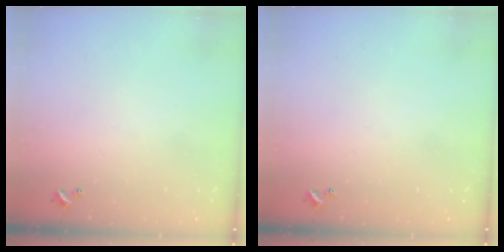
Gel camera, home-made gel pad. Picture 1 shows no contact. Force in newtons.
{"total": 0.0}